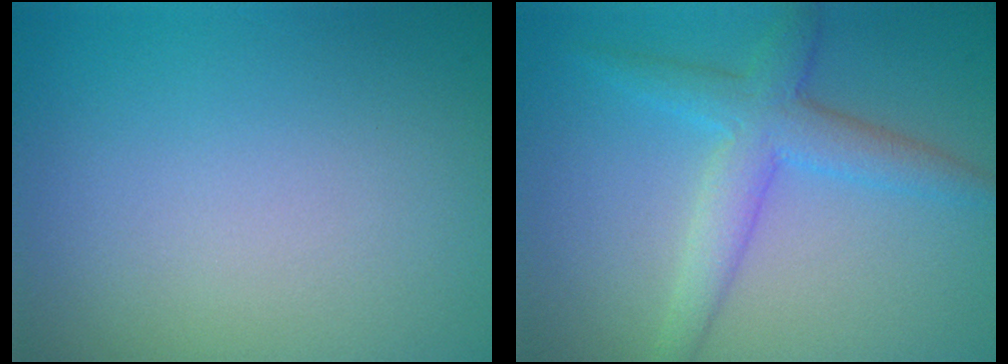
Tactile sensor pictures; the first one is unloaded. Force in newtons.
{"total": 4.2, "press": 4.2, "slide": 0.1}